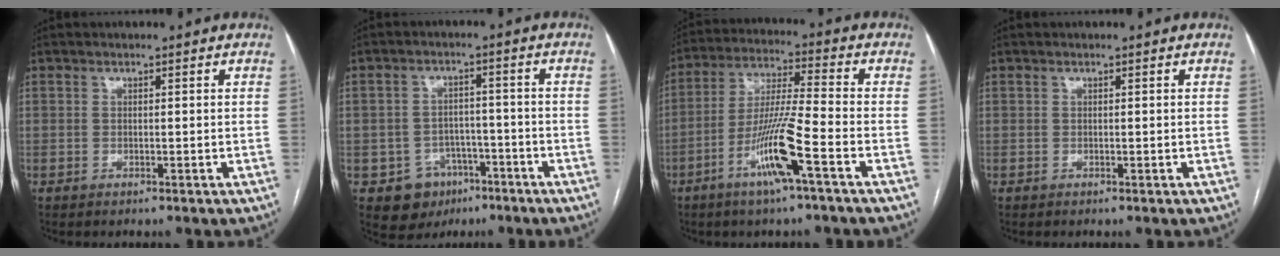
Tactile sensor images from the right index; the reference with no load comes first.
{"total": 6.9, "force": [-3.5, 5.8, 1.3], "torque": [-0.015, 0.013, -0.043]}
{"total": 11.3, "force": [-5.4, -0.4, 9.9], "torque": [-0.195, -0.007, -0.105]}
{"total": 0.0}